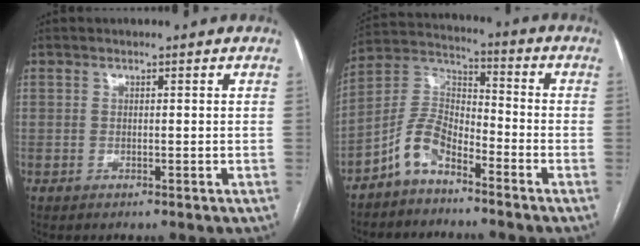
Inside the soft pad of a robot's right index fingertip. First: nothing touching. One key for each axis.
{"total": 7.8, "fx": -5.3, "fy": 3.3, "fz": 4.8, "tx": -0.102, "ty": 0.024, "tz": -0.107}